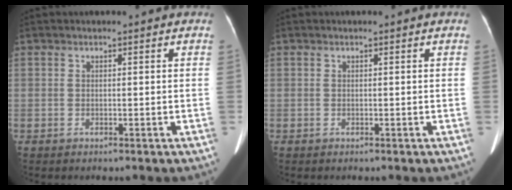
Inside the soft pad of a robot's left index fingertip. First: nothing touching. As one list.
[{"total": 0.0}]